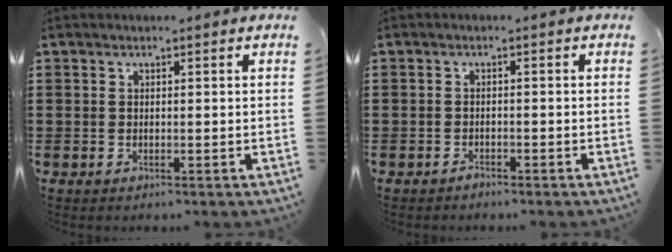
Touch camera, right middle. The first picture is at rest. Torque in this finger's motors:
{"motor_torque": [0.93, -0.16, 0.00, 0.03]}